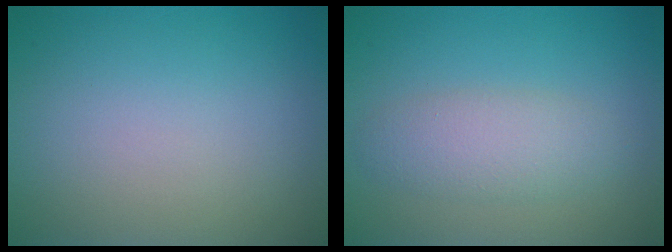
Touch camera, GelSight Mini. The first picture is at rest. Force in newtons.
{"total": 3.1, "press": 3.1, "slide": 0.1}